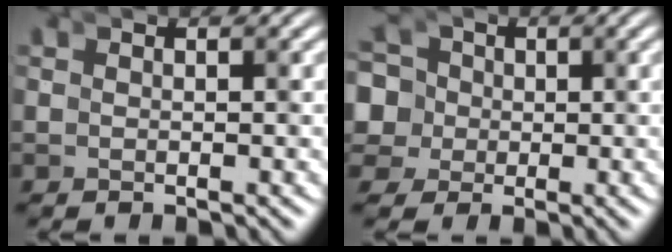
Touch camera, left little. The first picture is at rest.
{"total": 5.6, "force": [-2.2, 5.1, 0.3], "torque": [-0.079, -0.053, -0.029]}